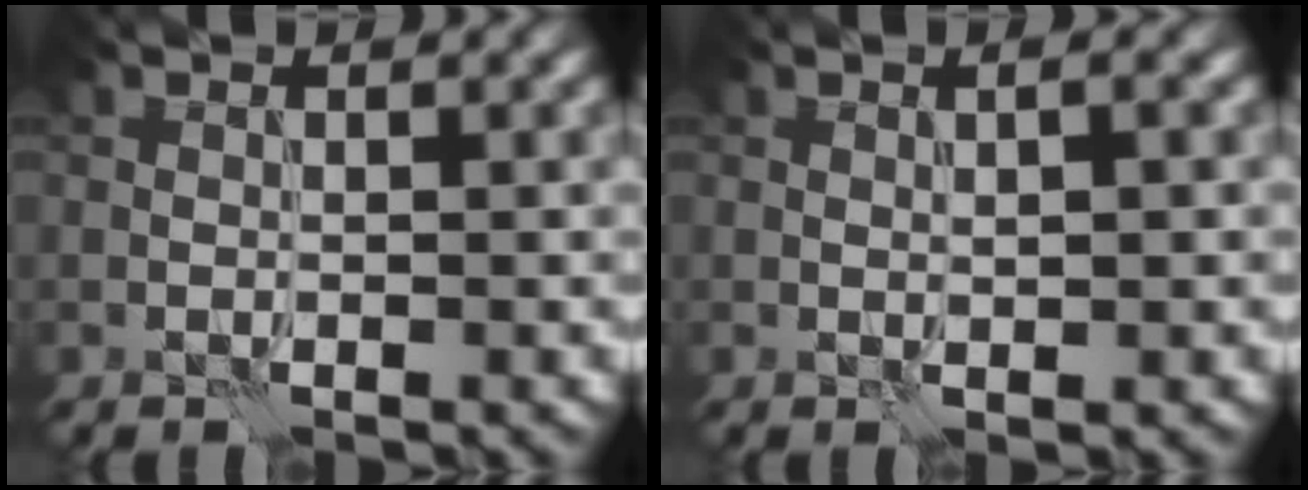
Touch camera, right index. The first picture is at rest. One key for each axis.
{"total": 2.2, "fx": 0.4, "fy": 0.4, "fz": 2.1, "tx": -0.021, "ty": -0.004, "tz": 0.002}